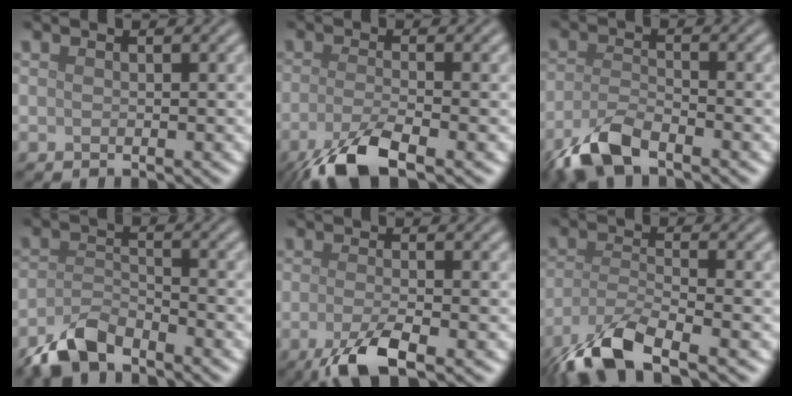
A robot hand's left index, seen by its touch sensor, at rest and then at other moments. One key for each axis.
{"total": 6.1, "fx": -3.6, "fy": 1.7, "fz": 4.6, "tx": -0.086, "ty": -0.009, "tz": -0.076}
{"total": 4.9, "fx": -3.7, "fy": 1.5, "fz": 2.8, "tx": -0.062, "ty": -0.009, "tz": -0.079}
{"total": 4.1, "fx": -3.4, "fy": 1.4, "fz": 1.7, "tx": -0.034, "ty": 0.000, "tz": -0.076}
{"total": 4.5, "fx": -2.4, "fy": 1.2, "fz": 3.7, "tx": -0.066, "ty": -0.005, "tz": -0.053}
{"total": 7.3, "fx": -5.0, "fy": 2.2, "fz": 4.9, "tx": -0.095, "ty": -0.010, "tz": -0.102}